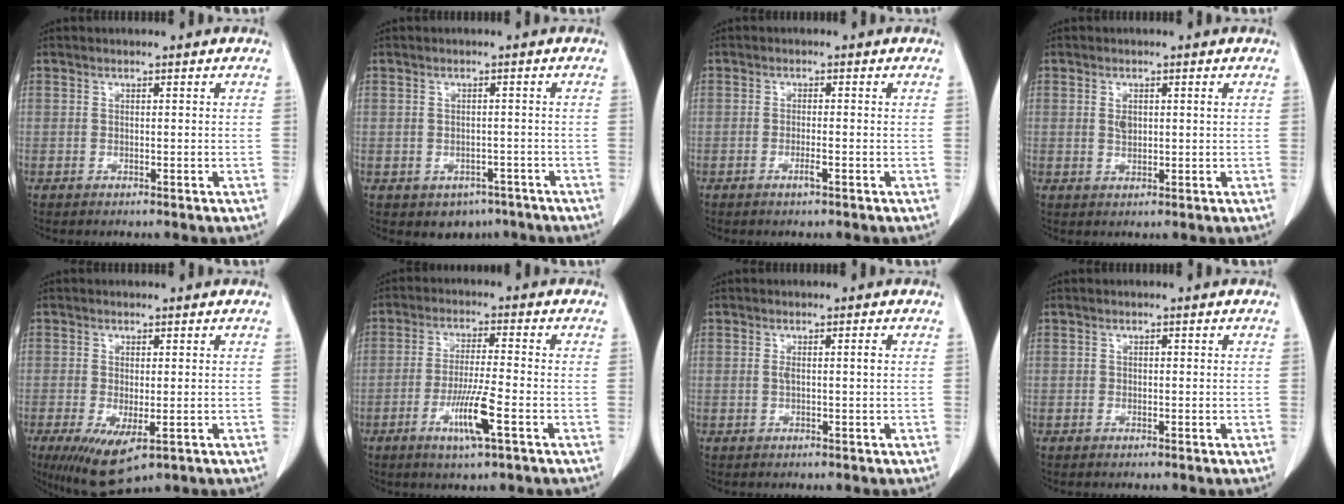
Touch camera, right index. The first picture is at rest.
{"total": 3.9, "force": [-2.4, 3.0, 1.0], "torque": [-0.005, 0.007, -0.023]}
{"total": 1.6, "force": [-0.8, 0.0, 1.3], "torque": [-0.026, -0.001, -0.015]}
{"total": 2.2, "force": [0.5, 1.0, 1.9], "torque": [-0.037, 0.003, 0.012]}
{"total": 7.8, "force": [-3.4, 2.8, 6.5], "torque": [-0.112, -0.024, -0.045]}
{"total": 7.5, "force": [-3.2, -0.1, 6.7], "torque": [-0.128, -0.014, -0.058]}
{"total": 1.5, "force": [0.2, 0.0, 1.5], "torque": [-0.030, 0.004, 0.005]}
{"total": 0.0}